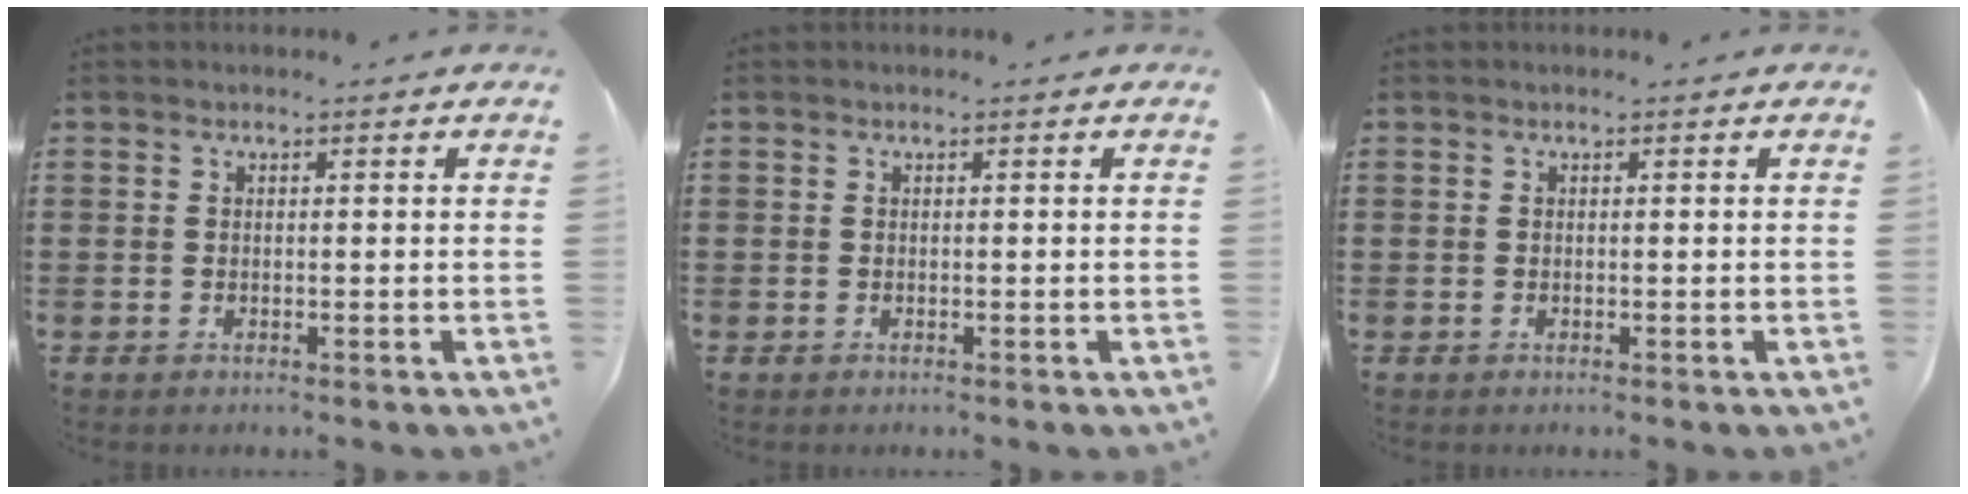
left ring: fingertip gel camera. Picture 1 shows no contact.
{"total": 0.0}
{"total": 0.0}